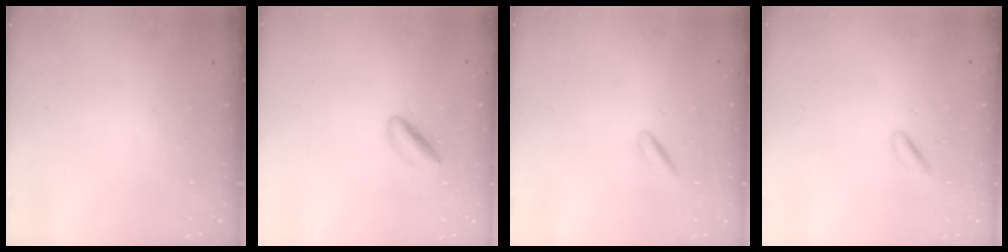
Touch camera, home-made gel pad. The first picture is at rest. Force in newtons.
{"total": 2.6, "press": 2.6, "slide": 0.4}
{"total": 1.2, "press": 1.1, "slide": 0.5}
{"total": 0.7, "press": 0.6, "slide": 0.4}